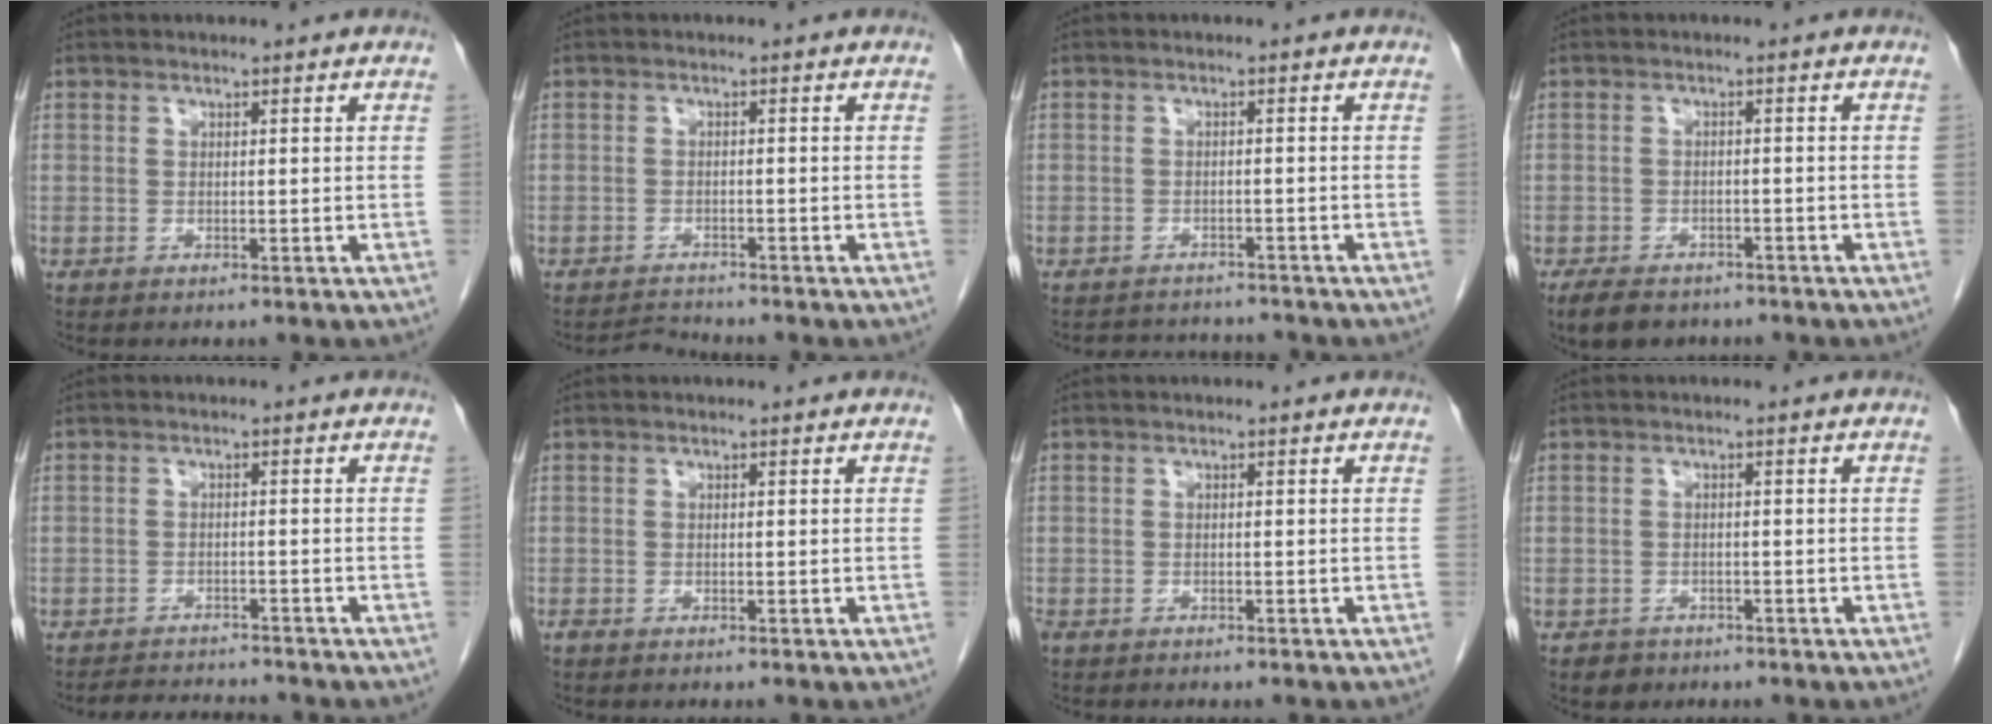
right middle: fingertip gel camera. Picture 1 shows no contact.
{"total": 2.0, "force": [-1.9, -0.5, -0.5], "torque": [0.006, -0.017, -0.030]}
{"total": 4.9, "force": [-4.8, 0.9, 0.3], "torque": [-0.003, 0.002, -0.068]}
{"total": 6.3, "force": [-4.9, 3.1, 2.6], "torque": [-0.042, -0.004, -0.068]}
{"total": 5.6, "force": [-5.5, 0.5, 0.9], "torque": [-0.015, -0.006, -0.085]}
{"total": 0.8, "force": [-0.7, 0.1, 0.3], "torque": [-0.011, -0.002, -0.012]}
{"total": 2.6, "force": [-2.1, 1.0, 1.0], "torque": [-0.020, -0.006, -0.027]}
{"total": 1.9, "force": [-1.3, 1.4, 0.2], "torque": [-0.010, 0.005, -0.017]}